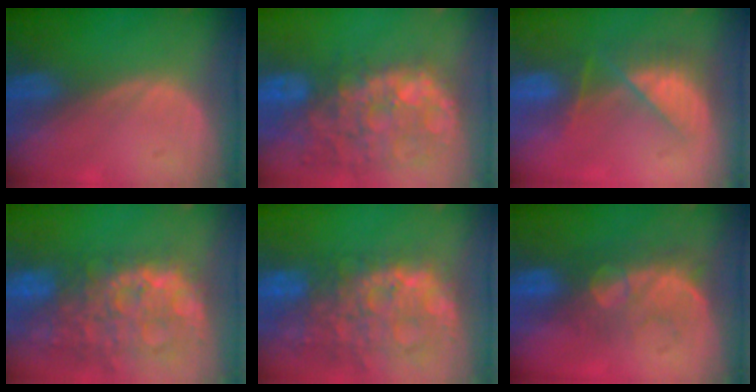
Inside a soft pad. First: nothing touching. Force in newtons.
{"total": 14.1, "press": 11.6, "slide": 8.0}
{"total": 8.1, "press": 7.0, "slide": 4.1}
{"total": 14.6, "press": 11.8, "slide": 8.5}
{"total": 14.3, "press": 11.6, "slide": 8.3}
{"total": 8.3, "press": 7.7, "slide": 3.1}